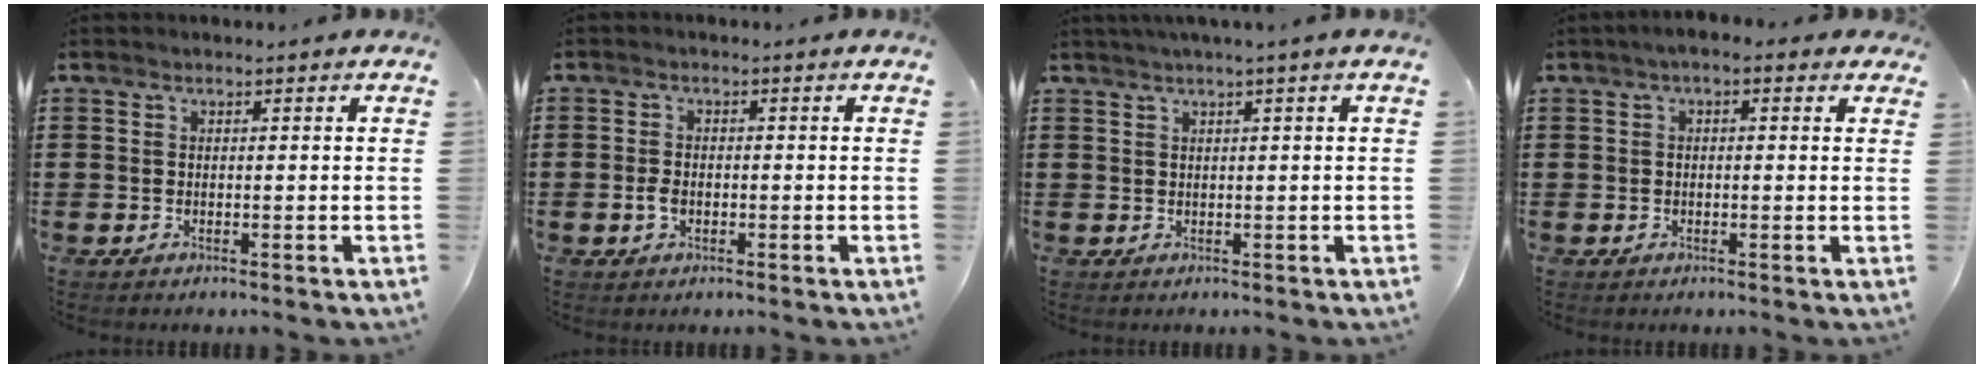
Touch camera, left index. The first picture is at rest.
{"total": 2.1, "force": [-0.6, 1.3, 1.6], "torque": [-0.046, -0.004, -0.015]}
{"total": 1.2, "force": [0.6, -0.4, 1.0], "torque": [-0.017, -0.003, 0.010]}
{"total": 1.7, "force": [-0.1, 0.8, 1.5], "torque": [-0.028, 0.006, -0.005]}